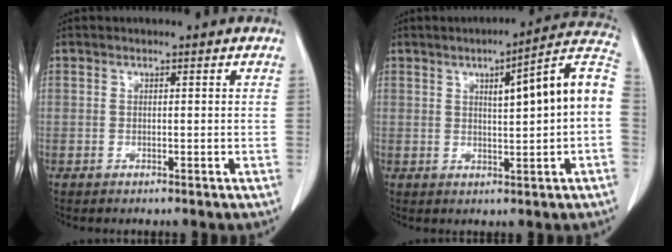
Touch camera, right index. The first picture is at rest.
{"total": 12.0, "force": [1.2, 0.7, 11.9], "torque": [-0.160, 0.026, 0.014]}